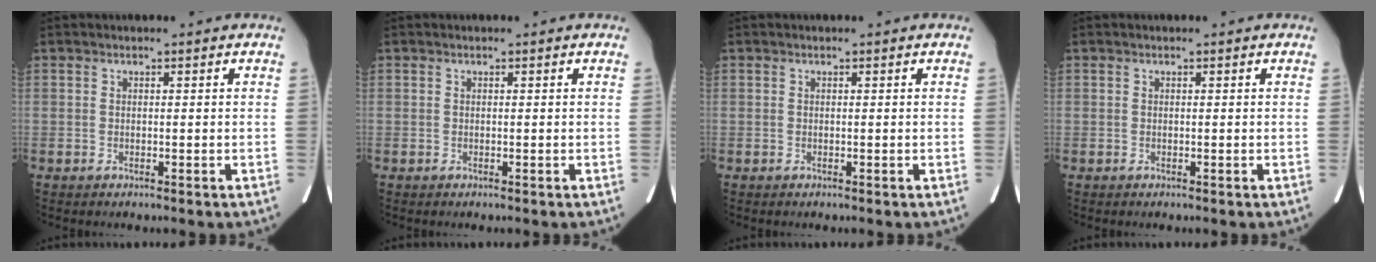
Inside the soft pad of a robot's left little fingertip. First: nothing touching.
{"total": 0.0}
{"total": 0.0}
{"total": 0.0}